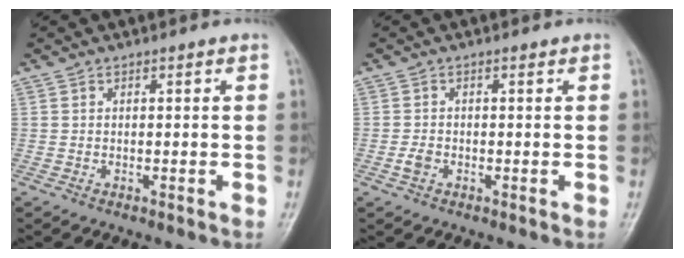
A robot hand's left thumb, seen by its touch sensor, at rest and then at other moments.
{"total": 1.7, "force": [-0.4, 1.2, 1.2], "torque": [-0.022, 0.002, -0.009]}